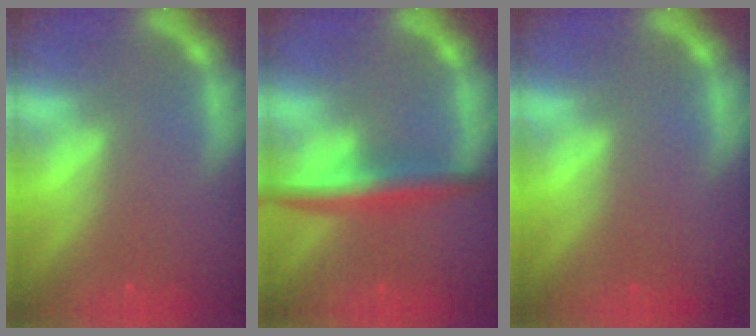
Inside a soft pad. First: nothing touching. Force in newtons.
{"total": 5.0}
{"total": 0.0}